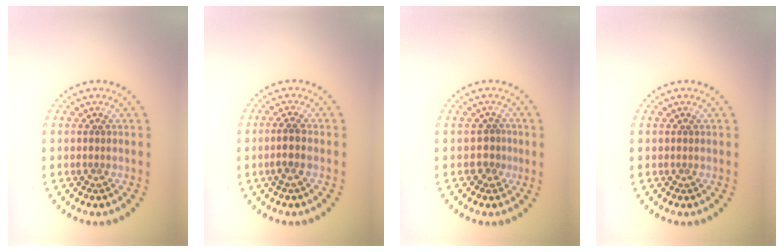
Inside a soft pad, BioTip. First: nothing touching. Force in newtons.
{"total": 1.8, "press": 1.4, "slide": 1.1}
{"total": 1.3, "press": 1.0, "slide": 0.8}
{"total": 0.0}